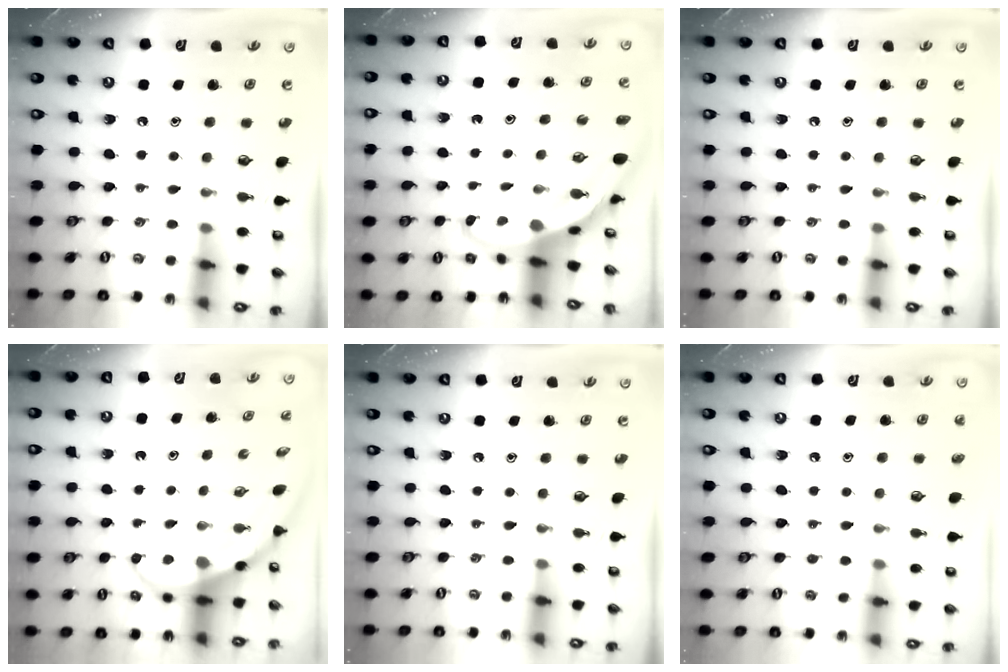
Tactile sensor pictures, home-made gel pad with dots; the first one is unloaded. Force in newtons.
{"total": 4.0, "press": 4.0, "slide": 0.1}
{"total": 0.0}
{"total": 4.0, "press": 3.9, "slide": 0.4}
{"total": 0.0}
{"total": 4.1, "press": 4.1, "slide": 0.4}